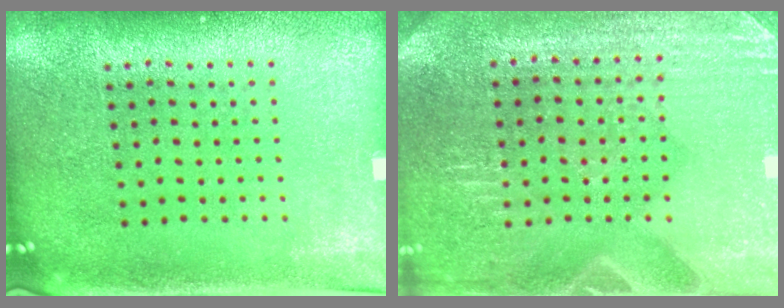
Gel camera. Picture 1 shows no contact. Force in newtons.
{"total": 3.0, "press": 3.0, "slide": 0.2}